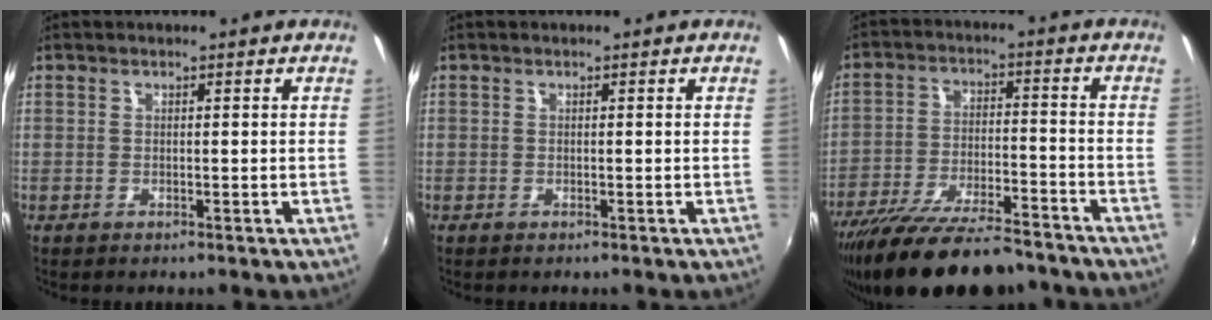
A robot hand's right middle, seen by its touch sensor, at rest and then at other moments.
{"total": 0.0}
{"total": 20.2, "force": [-16.9, 4.9, 9.9], "torque": [-0.190, -0.038, -0.261]}